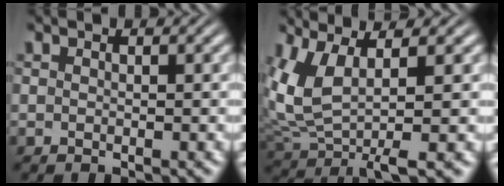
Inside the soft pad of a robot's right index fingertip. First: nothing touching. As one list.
[{"total": 8.9, "force": [1.3, 5.4, 6.9], "torque": [-0.161, -0.016, 0.027]}]